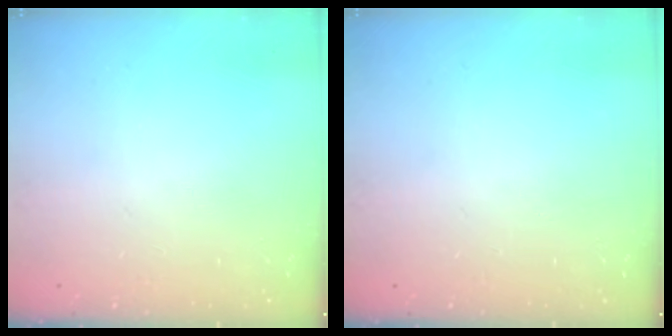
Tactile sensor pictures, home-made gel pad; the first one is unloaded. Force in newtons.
{"total": 0.0}